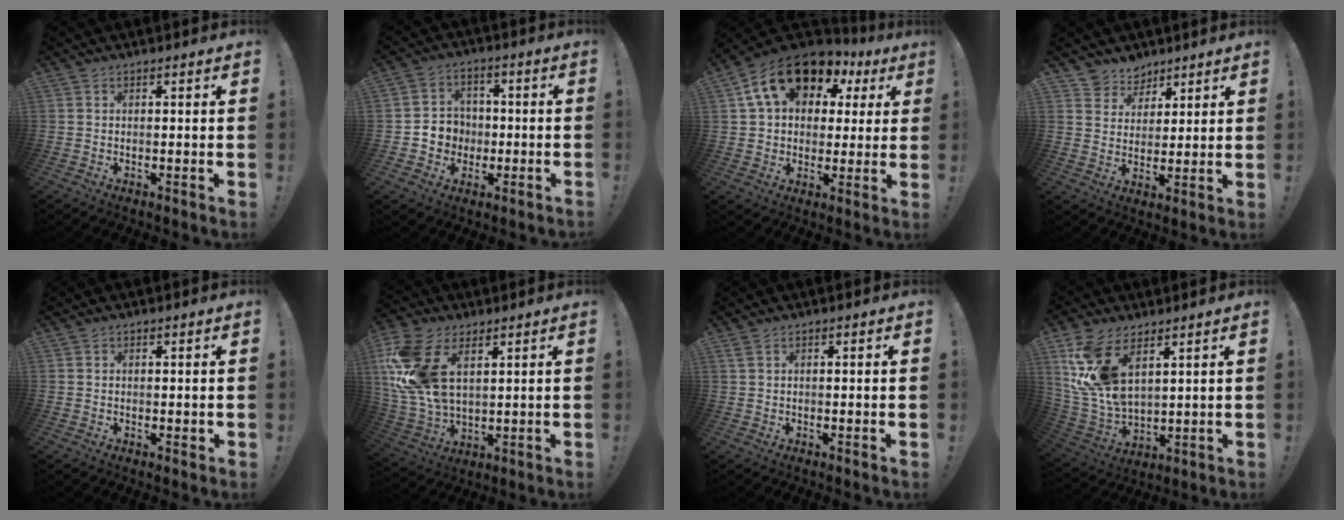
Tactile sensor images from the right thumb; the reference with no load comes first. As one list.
[{"total": 7.4, "force": [-1.9, 7.0, 1.4], "torque": [-0.021, 0.017, -0.032]}, {"total": 17.6, "force": [8.9, 11.1, 10.4], "torque": [-0.164, -0.037, 0.162]}, {"total": 7.0, "force": [5.3, 4.6, -0.2], "torque": [-0.004, -0.043, 0.104]}, {"total": 0.7, "force": [0.3, 0.4, 0.4], "torque": [-0.004, 0.000, 0.005]}, {"total": 19.2, "force": [6.7, 11.8, 13.7], "torque": [-0.271, -0.024, 0.125]}, {"total": 1.4, "force": [0.7, 0.0, 1.3], "torque": [-0.031, 0.001, 0.013]}, {"total": 14.5, "force": [7.5, 7.9, 9.7], "torque": [-0.212, -0.040, 0.142]}]